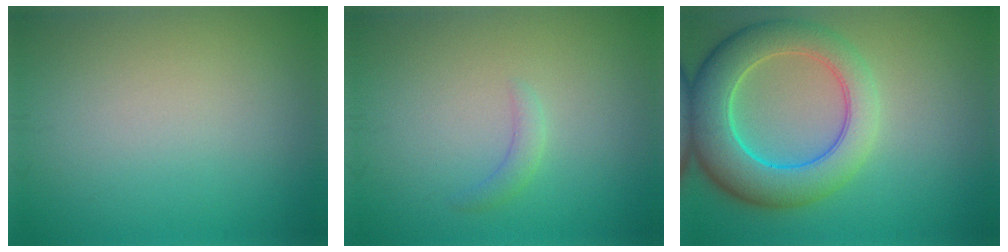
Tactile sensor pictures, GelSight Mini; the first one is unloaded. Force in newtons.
{"total": 1.2, "press": 1.2, "slide": 0.1}
{"total": 7.2, "press": 7.2, "slide": 0.6}